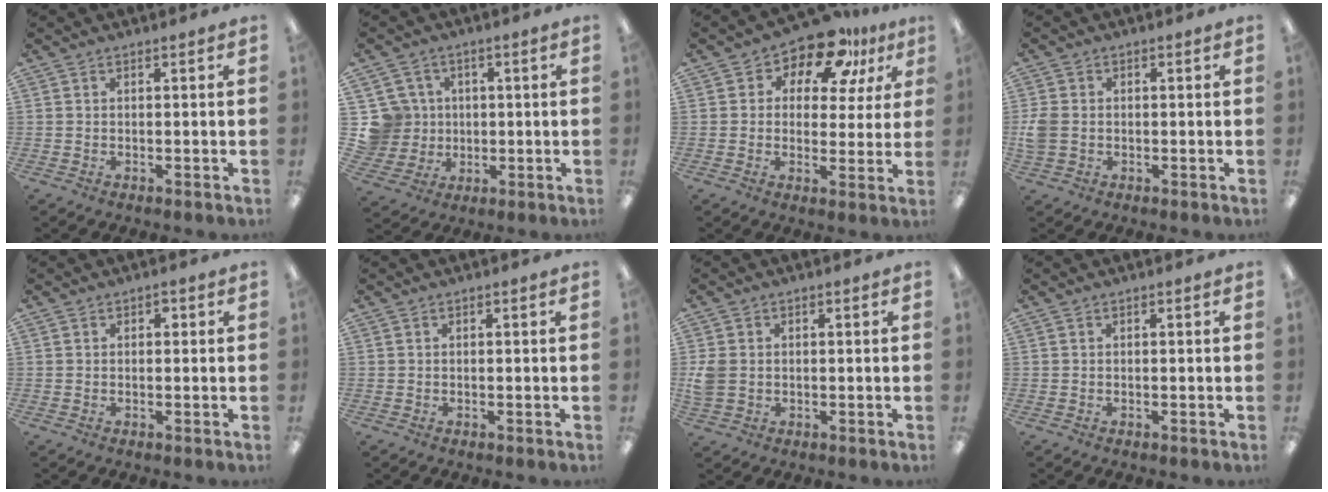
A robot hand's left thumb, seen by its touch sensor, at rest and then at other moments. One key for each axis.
{"total": 9.5, "fx": 1.9, "fy": 9.2, "fz": 1.3, "tx": -0.064, "ty": 0.001, "tz": 0.048}
{"total": 11.2, "fx": 8.1, "fy": 5.5, "fz": 5.3, "tx": -0.084, "ty": -0.054, "tz": 0.145}
{"total": 4.7, "fx": -0.4, "fy": 3.8, "fz": 2.8, "tx": -0.060, "ty": 0.006, "tz": -0.006}
{"total": 1.2, "fx": 0.4, "fy": 0.9, "fz": 0.7, "tx": -0.014, "ty": 0.005, "tz": 0.006}
{"total": 0.0}
{"total": 4.7, "fx": -0.1, "fy": 3.9, "fz": 2.6, "tx": -0.052, "ty": 0.002, "tz": -0.002}
{"total": 0.0}